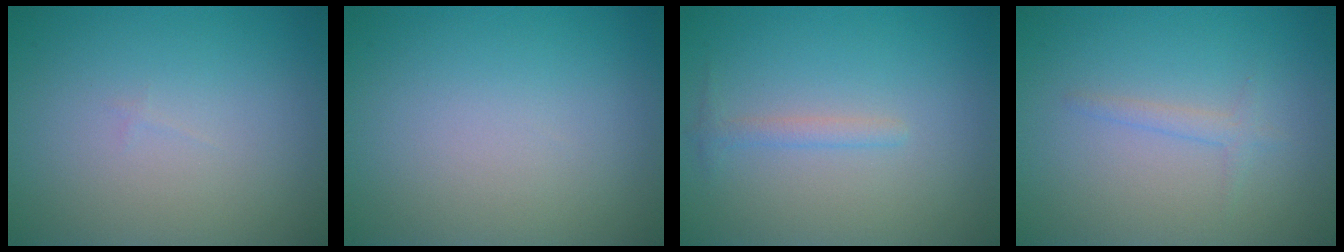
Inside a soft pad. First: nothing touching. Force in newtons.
{"total": 0.0}
{"total": 1.1, "press": 1.1, "slide": 0.0}
{"total": 1.1, "press": 1.1, "slide": 0.1}